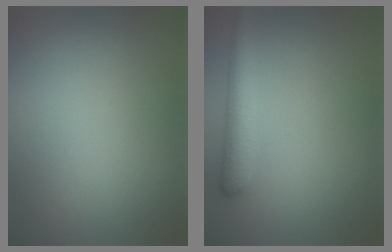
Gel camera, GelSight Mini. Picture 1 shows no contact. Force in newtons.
{"total": 3.6, "press": 3.6, "slide": 0.2}